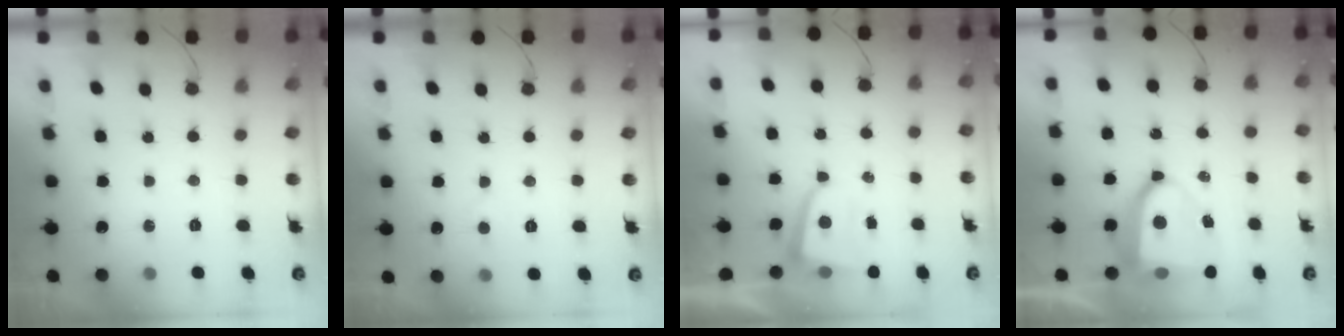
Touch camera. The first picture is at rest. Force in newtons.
{"total": 2.1, "press": 2.1, "slide": 0.3}
{"total": 2.6, "press": 2.6, "slide": 0.4}
{"total": 10.5, "press": 10.4, "slide": 1.2}